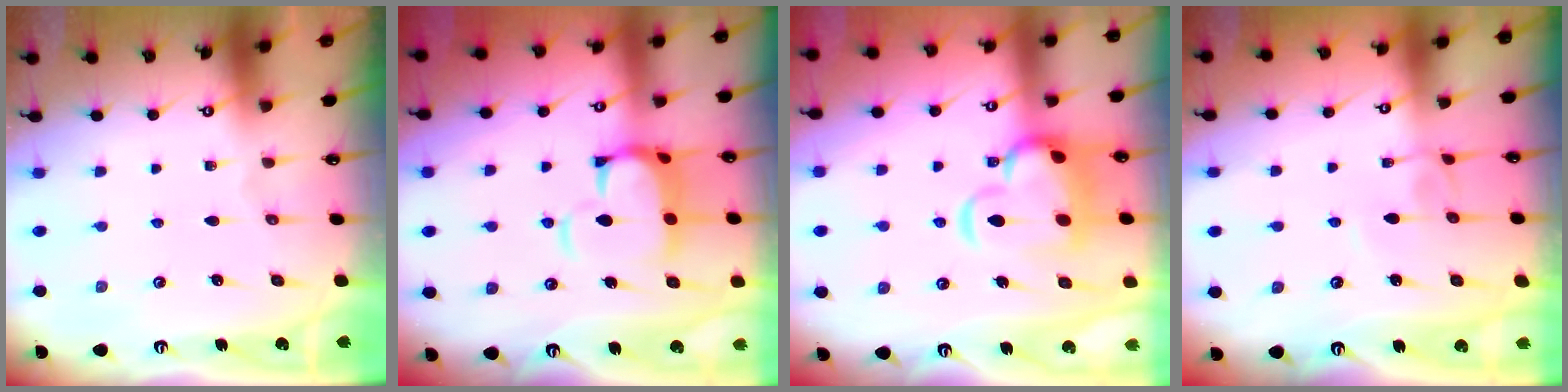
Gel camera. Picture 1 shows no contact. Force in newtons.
{"total": 6.5, "press": 6.4, "slide": 1.2}
{"total": 8.7, "press": 8.5, "slide": 1.5}
{"total": 3.8, "press": 3.8, "slide": 0.1}